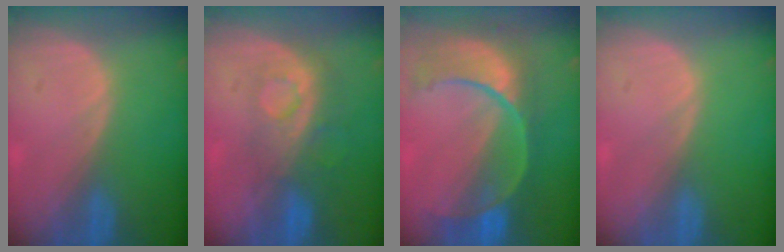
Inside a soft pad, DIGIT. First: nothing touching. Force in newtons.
{"total": 8.3, "press": 7.3, "slide": 3.8}
{"total": 10.9, "press": 9.2, "slide": 5.9}
{"total": 0.0}